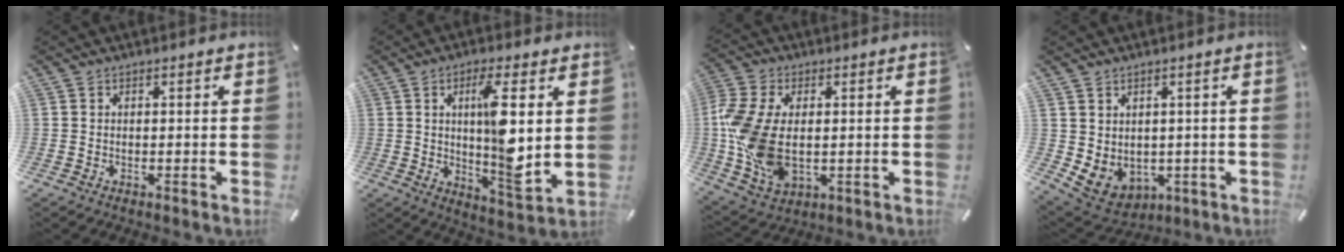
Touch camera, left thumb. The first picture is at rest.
{"total": 12.6, "force": [2.2, 3.1, 12.0], "torque": [-0.199, -0.026, 0.029]}
{"total": 13.7, "force": [-0.1, 9.2, 10.1], "torque": [-0.244, -0.002, 0.001]}
{"total": 5.5, "force": [0.5, 5.1, 2.2], "torque": [-0.074, -0.010, 0.013]}